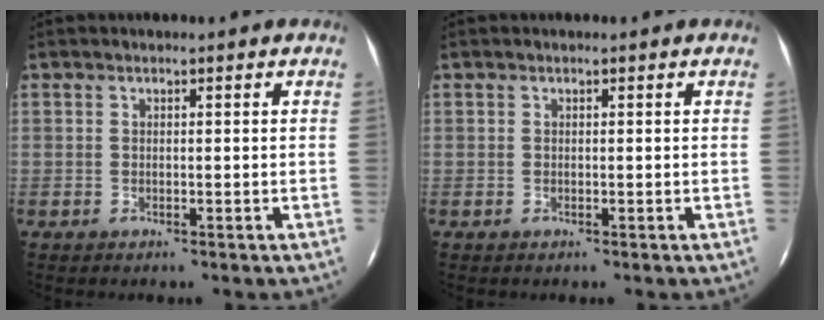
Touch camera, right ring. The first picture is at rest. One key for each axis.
{"total": 0.0}